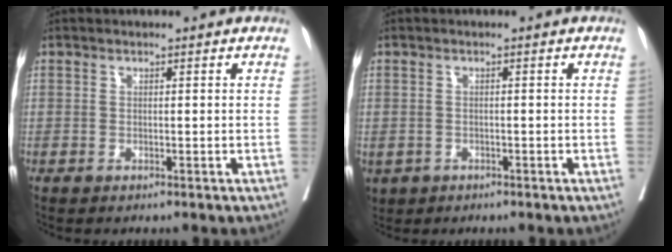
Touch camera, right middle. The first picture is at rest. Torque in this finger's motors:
{"motor_torque": [1.00, -0.52, 1.06, 0.21]}